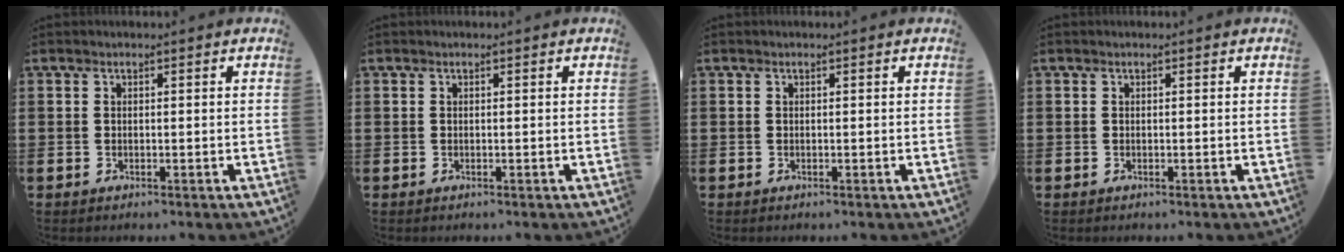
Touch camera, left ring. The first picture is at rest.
{"total": 0.0}
{"total": 0.0}
{"total": 0.0}